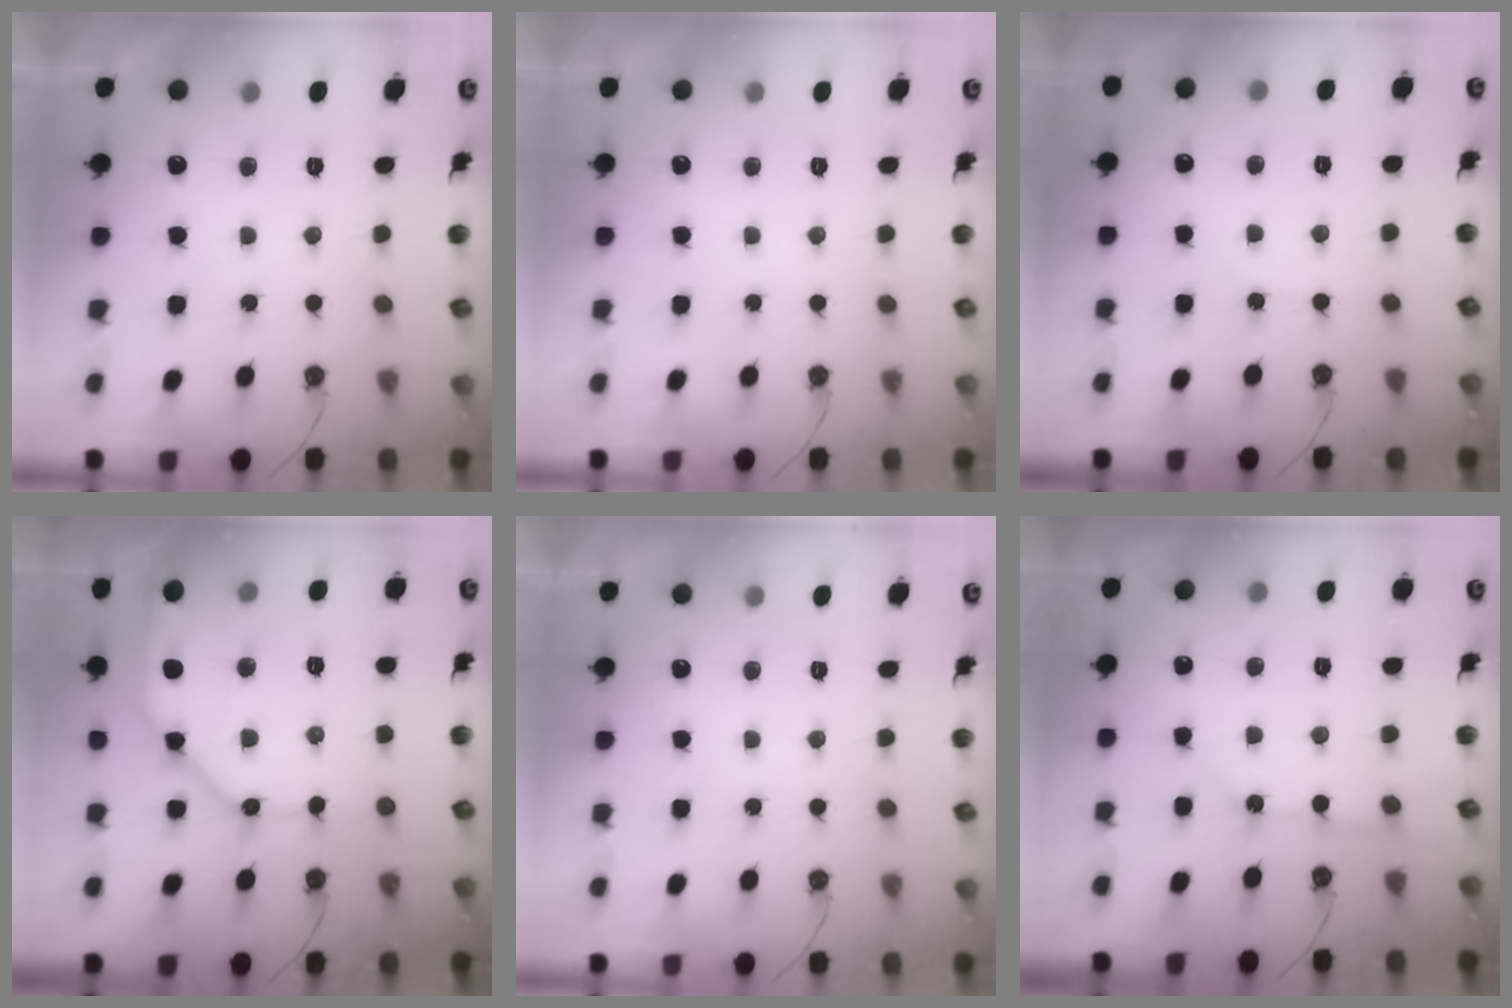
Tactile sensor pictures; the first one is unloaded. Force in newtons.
{"total": 0.0}
{"total": 1.9, "press": 1.9, "slide": 0.4}
{"total": 11.1, "press": 11.0, "slide": 1.1}
{"total": 0.0}
{"total": 2.2, "press": 2.2, "slide": 0.3}